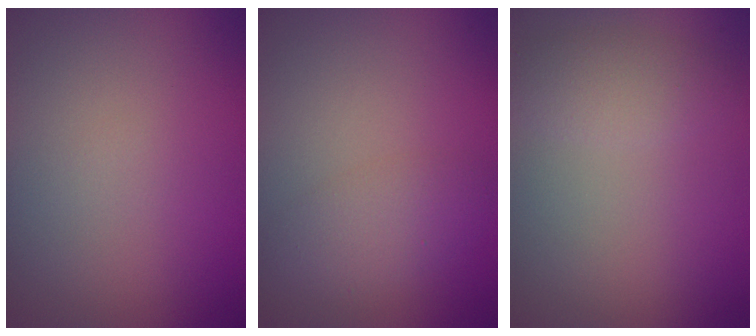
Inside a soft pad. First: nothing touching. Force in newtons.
{"total": 2.5, "press": 2.5, "slide": 0.1}
{"total": 2.1, "press": 2.1, "slide": 0.1}